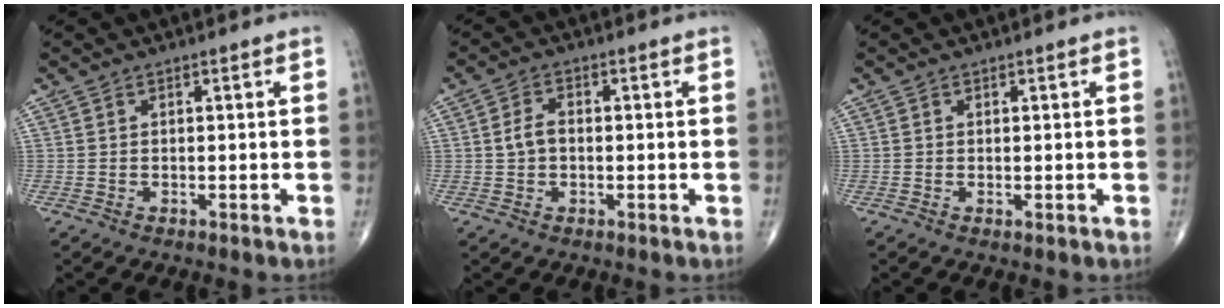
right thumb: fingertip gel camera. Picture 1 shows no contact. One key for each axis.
{"total": 3.5, "fx": -0.1, "fy": 2.4, "fz": 2.5, "tx": -0.050, "ty": 0.014, "tz": -0.006}
{"total": 0.5, "fx": -0.1, "fy": 0.2, "fz": 0.5, "tx": -0.013, "ty": -0.004, "tz": -0.002}